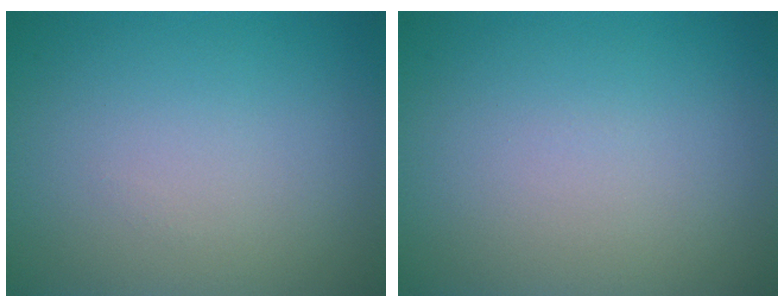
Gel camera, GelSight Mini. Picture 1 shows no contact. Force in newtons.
{"total": 0.0}